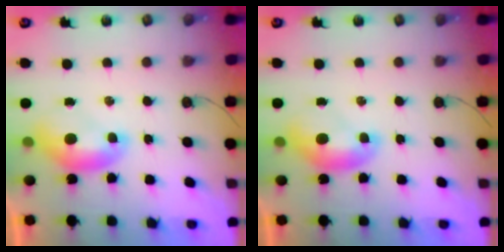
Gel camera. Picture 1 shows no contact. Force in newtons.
{"total": 0.0}